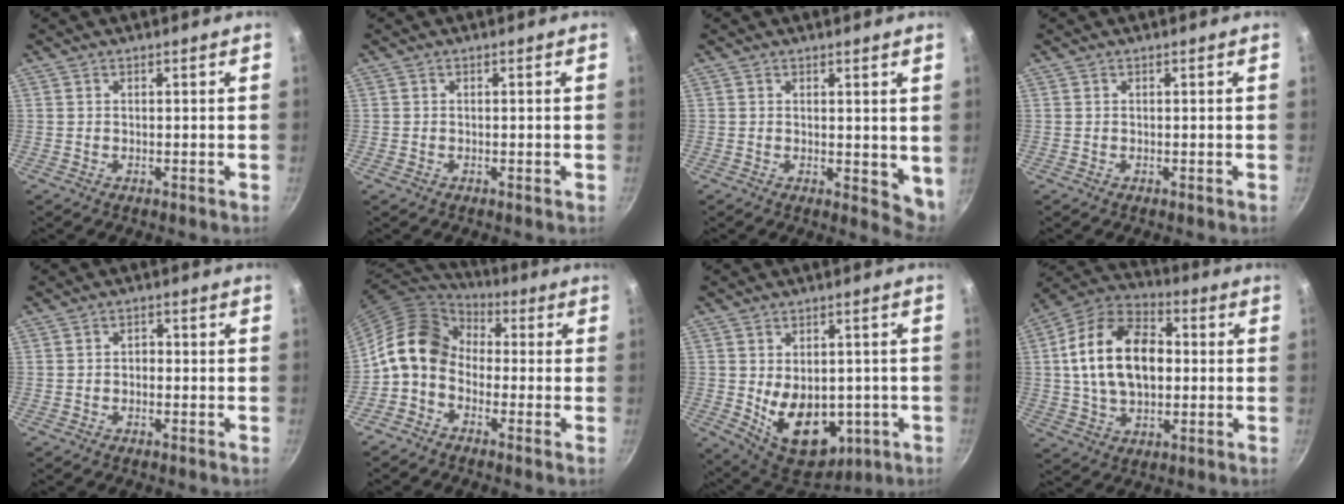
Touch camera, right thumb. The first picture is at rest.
{"total": 0.6, "force": [-0.2, 0.4, 0.4], "torque": [-0.005, 0.002, -0.004]}
{"total": 5.1, "force": [1.7, 2.8, 3.9], "torque": [-0.041, -0.015, 0.024]}
{"total": 0.0}
{"total": 1.7, "force": [-0.6, 1.2, 1.0], "torque": [-0.012, 0.011, -0.011]}
{"total": 11.6, "force": [-1.2, 9.0, 7.2], "torque": [-0.104, 0.044, -0.049]}
{"total": 15.5, "force": [-2.7, 10.4, 11.2], "torque": [-0.130, -0.017, -0.012]}
{"total": 18.9, "force": [1.4, 12.2, 14.4], "torque": [-0.220, 0.027, 0.011]}